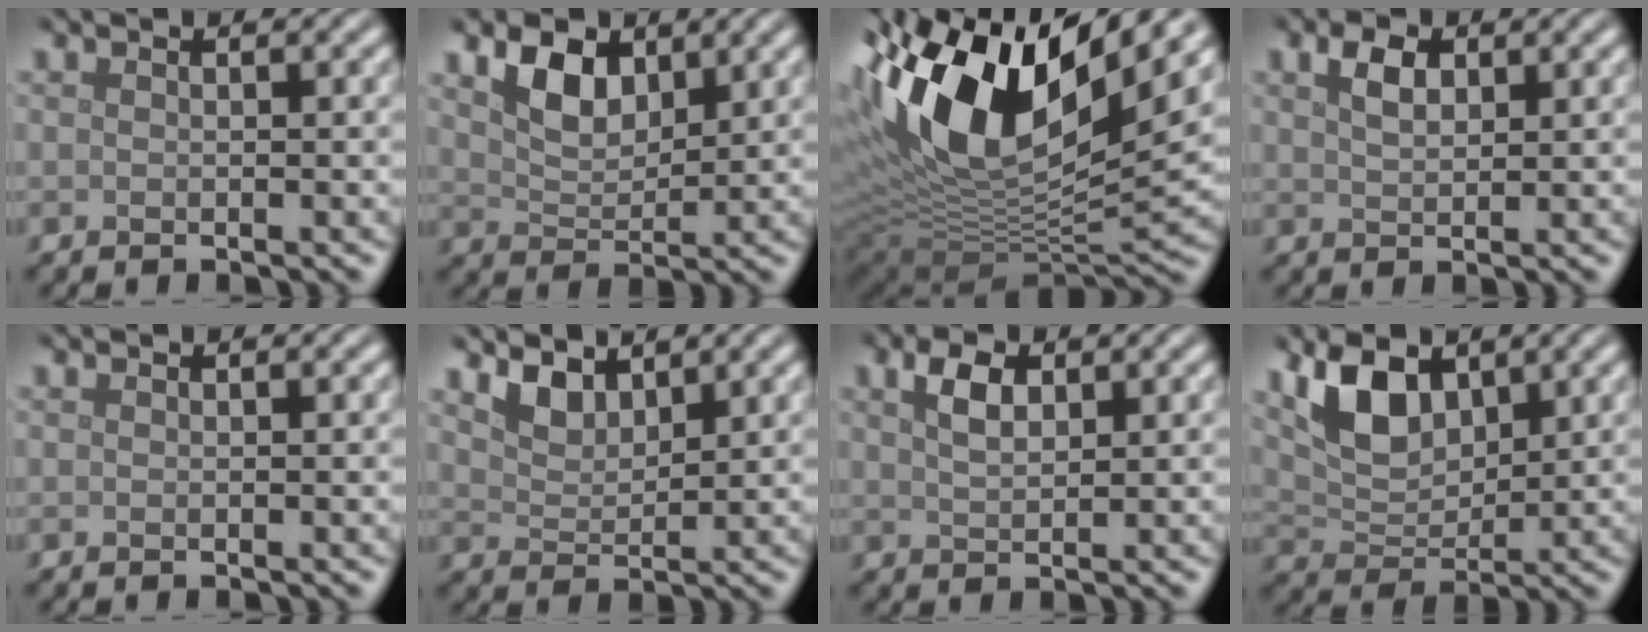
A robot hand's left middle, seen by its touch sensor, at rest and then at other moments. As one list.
[{"total": 3.8, "force": [2.2, 2.1, 2.3], "torque": [-0.055, 0.000, 0.041]}, {"total": 16.3, "force": [5.5, 8.0, 13.1], "torque": [-0.267, 0.016, 0.091]}, {"total": 2.3, "force": [1.2, 1.3, 1.5], "torque": [-0.034, 0.006, 0.024]}, {"total": 0.0}, {"total": 2.6, "force": [2.3, 0.8, 0.9], "torque": [-0.027, -0.003, 0.044]}, {"total": 2.7, "force": [1.4, 1.4, 1.9], "torque": [-0.042, 0.006, 0.028]}, {"total": 5.3, "force": [2.9, 2.8, 3.5], "torque": [-0.075, -0.004, 0.053]}]